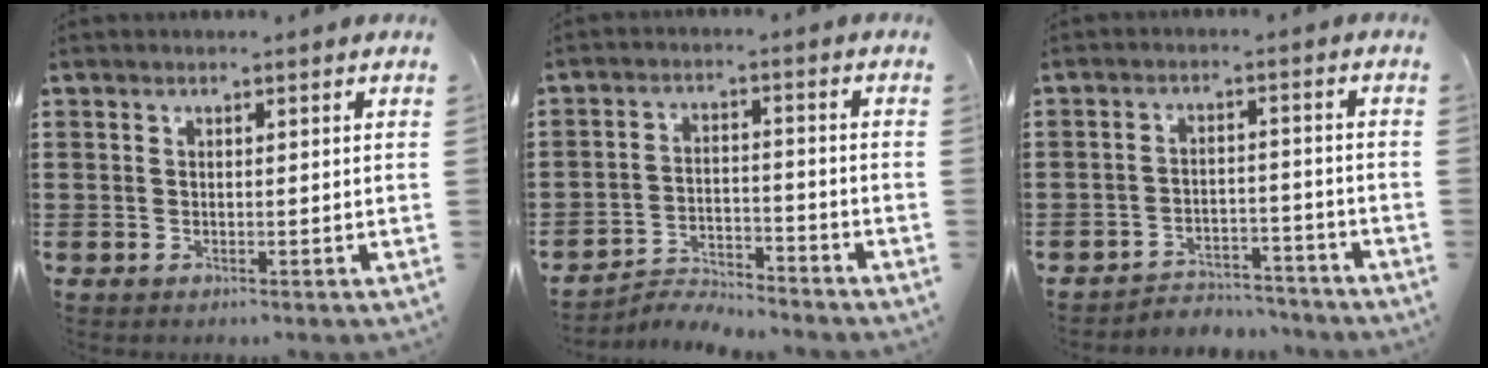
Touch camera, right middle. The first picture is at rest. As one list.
[{"total": 4.2, "force": [-4.1, 0.5, 0.3], "torque": [-0.011, 0.008, -0.089]}, {"total": 4.0, "force": [-3.9, 0.8, 0.2], "torque": [-0.008, 0.006, -0.085]}]